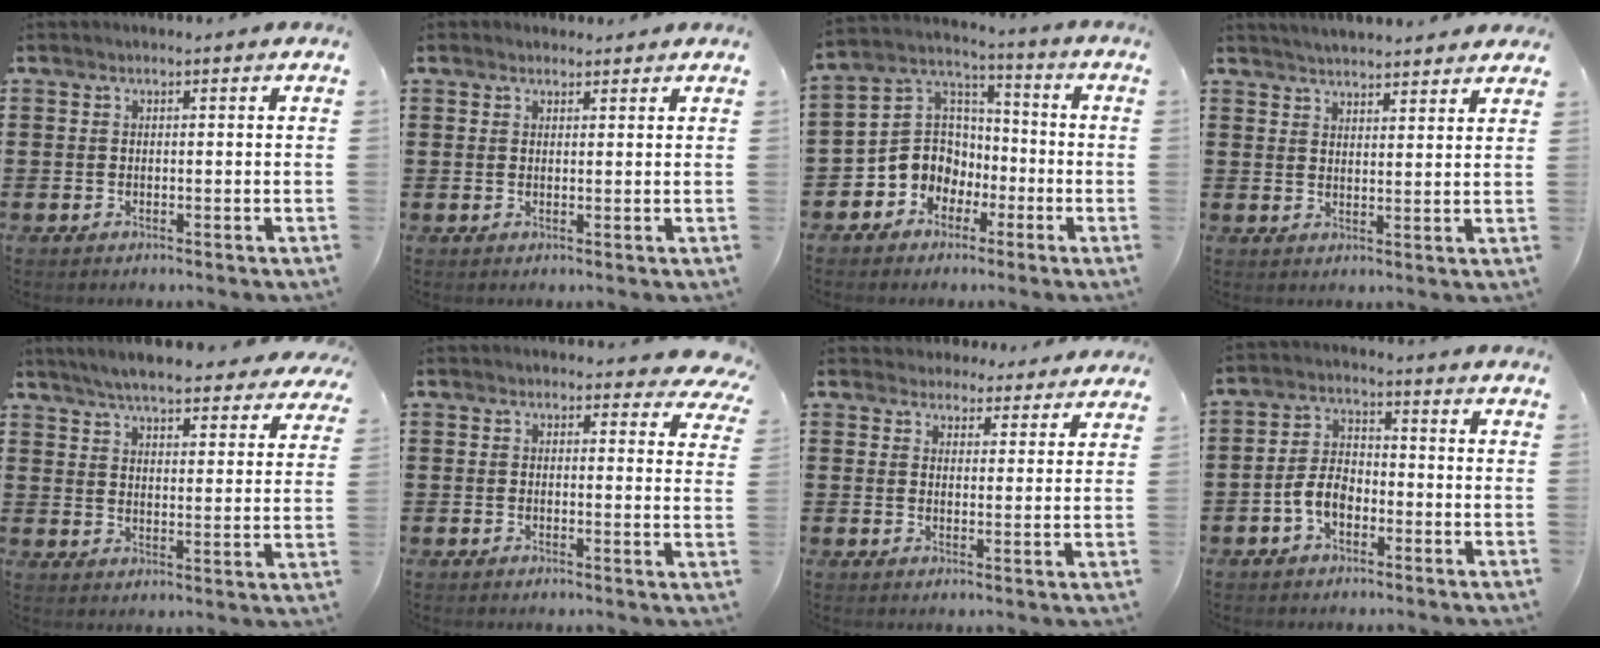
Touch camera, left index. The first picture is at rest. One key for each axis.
{"total": 1.4, "fx": 1.3, "fy": 0.5, "fz": 0.2, "tx": -0.005, "ty": 0.004, "tz": 0.025}
{"total": 7.6, "fx": -2.6, "fy": 7.0, "fz": 1.2, "tx": -0.066, "ty": 0.005, "tz": -0.056}
{"total": 3.4, "fx": 3.4, "fy": -0.1, "fz": 0.3, "tx": -0.015, "ty": -0.012, "tz": 0.062}
{"total": 5.9, "fx": 5.6, "fy": 0.2, "fz": 1.8, "tx": -0.057, "ty": -0.023, "tz": 0.098}
{"total": 2.6, "fx": 2.2, "fy": 1.0, "fz": 1.1, "tx": -0.013, "ty": -0.008, "tz": 0.036}
{"total": 3.9, "fx": 3.7, "fy": 1.3, "fz": 0.2, "tx": -0.012, "ty": -0.008, "tz": 0.068}
{"total": 5.0, "fx": -2.3, "fy": 2.9, "fz": 3.5, "tx": -0.082, "ty": 0.006, "tz": -0.049}